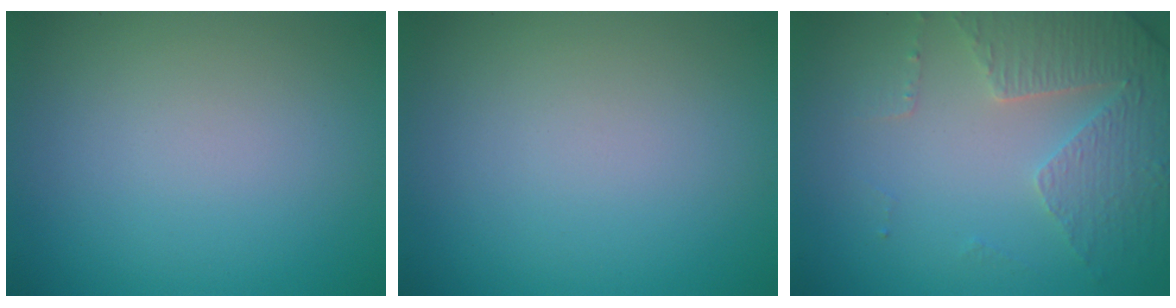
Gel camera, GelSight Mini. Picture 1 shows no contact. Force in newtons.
{"total": 0.0}
{"total": 4.6, "press": 3.4, "slide": 3.2}